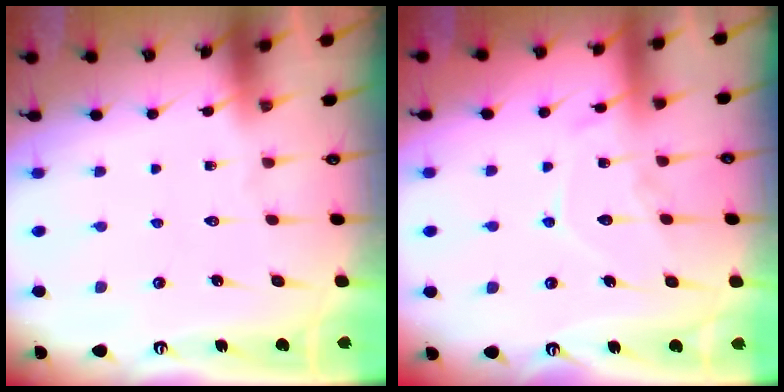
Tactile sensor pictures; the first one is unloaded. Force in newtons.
{"total": 10.6, "press": 10.5, "slide": 0.9}